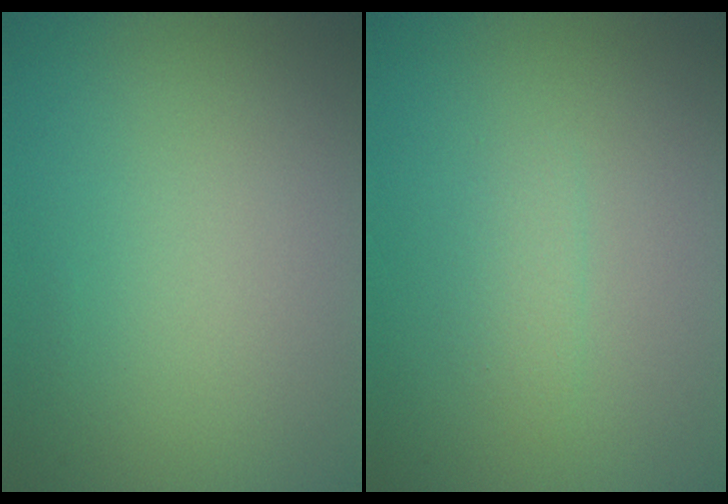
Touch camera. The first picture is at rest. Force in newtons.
{"total": 1.1, "press": 1.1, "slide": 0.0}